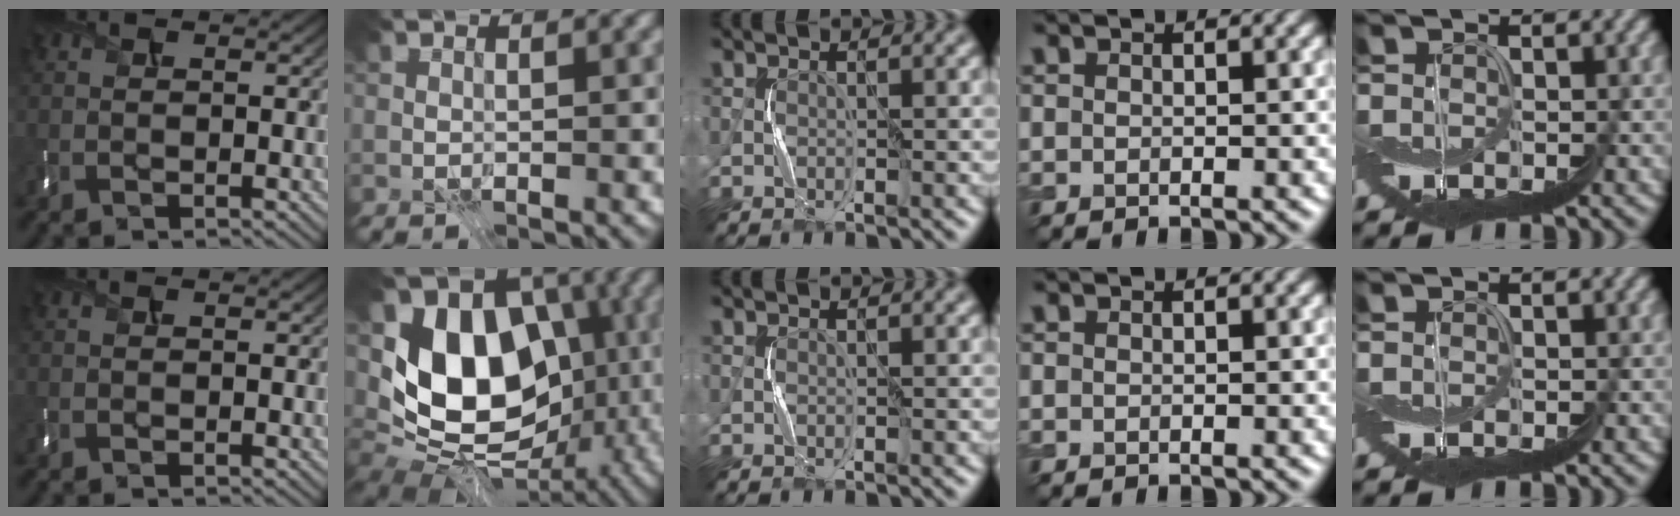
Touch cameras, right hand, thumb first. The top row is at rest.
{"index": {"total": 13.3, "force": [-0.6, 9.5, 9.2], "torque": [-0.137, -0.015, -0.023]}}